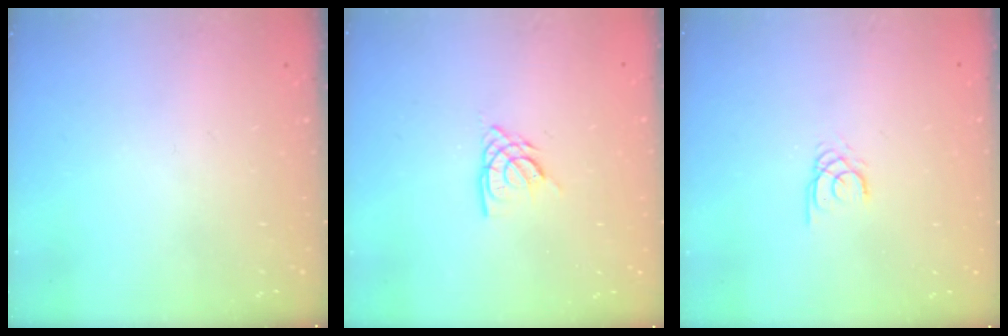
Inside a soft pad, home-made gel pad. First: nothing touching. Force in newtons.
{"total": 4.7, "press": 4.7, "slide": 0.4}
{"total": 1.7, "press": 1.7, "slide": 0.2}